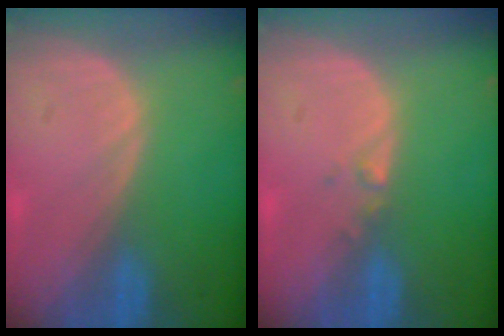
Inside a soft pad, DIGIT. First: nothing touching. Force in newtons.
{"total": 1.0, "press": 0.9, "slide": 0.5}